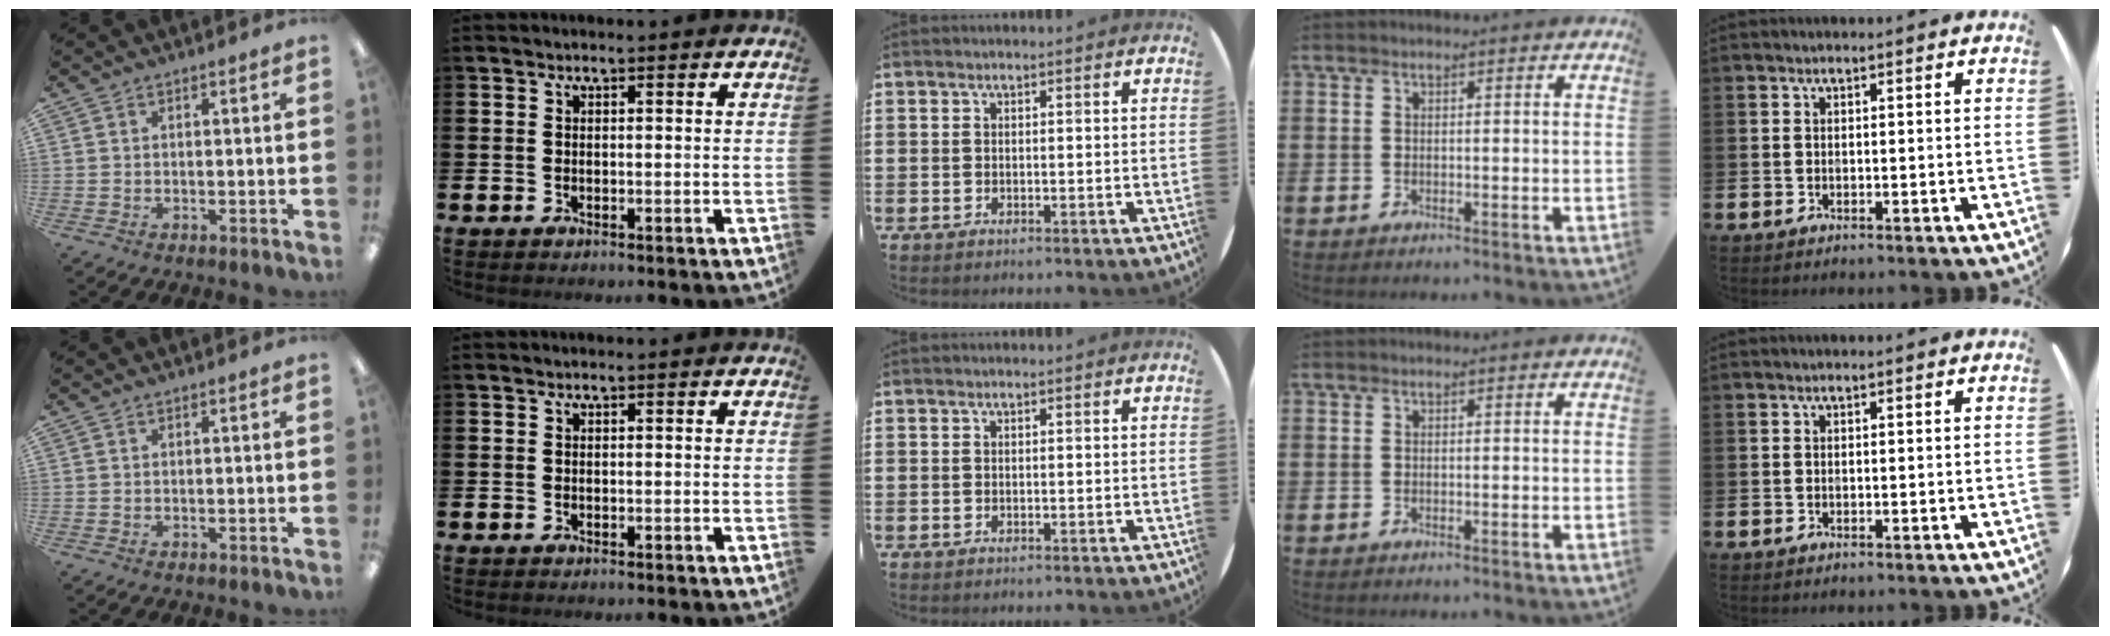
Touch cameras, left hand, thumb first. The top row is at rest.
{}